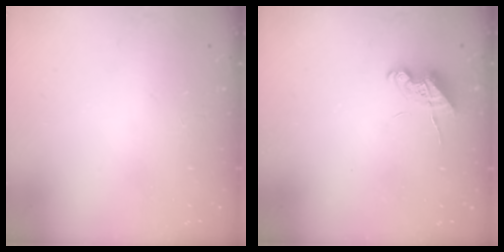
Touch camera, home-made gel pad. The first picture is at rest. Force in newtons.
{"total": 6.9, "press": 6.8, "slide": 1.0}